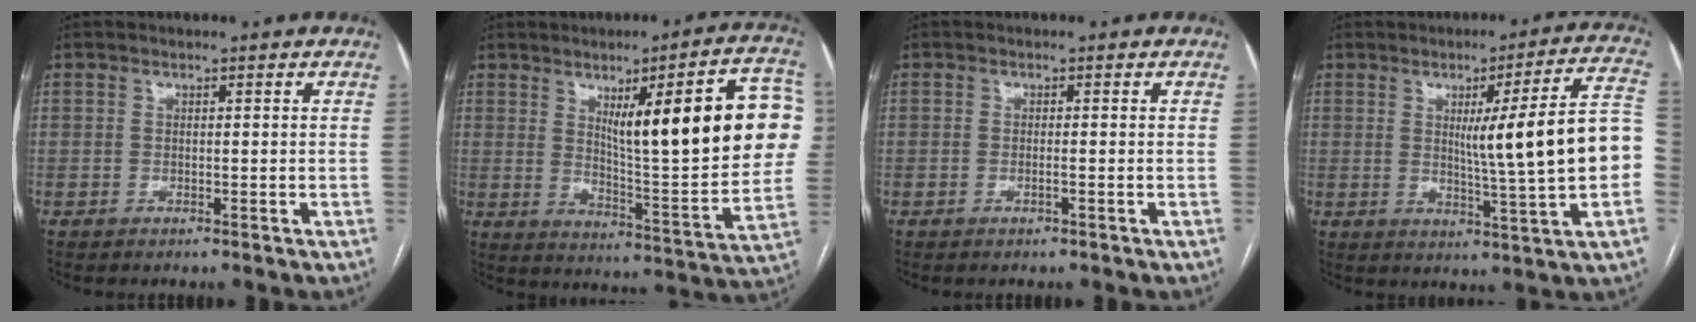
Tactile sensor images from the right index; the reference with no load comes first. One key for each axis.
{"total": 22.0, "fx": 5.4, "fy": 3.0, "fz": 21.1, "tx": -0.249, "ty": 0.009, "tz": 0.080}
{"total": 0.6, "fx": -0.3, "fy": 0.0, "fz": 0.5, "tx": -0.013, "ty": -0.001, "tz": -0.003}
{"total": 15.6, "fx": 0.3, "fy": -1.0, "fz": 15.6, "tx": -0.209, "ty": 0.006, "tz": 0.004}